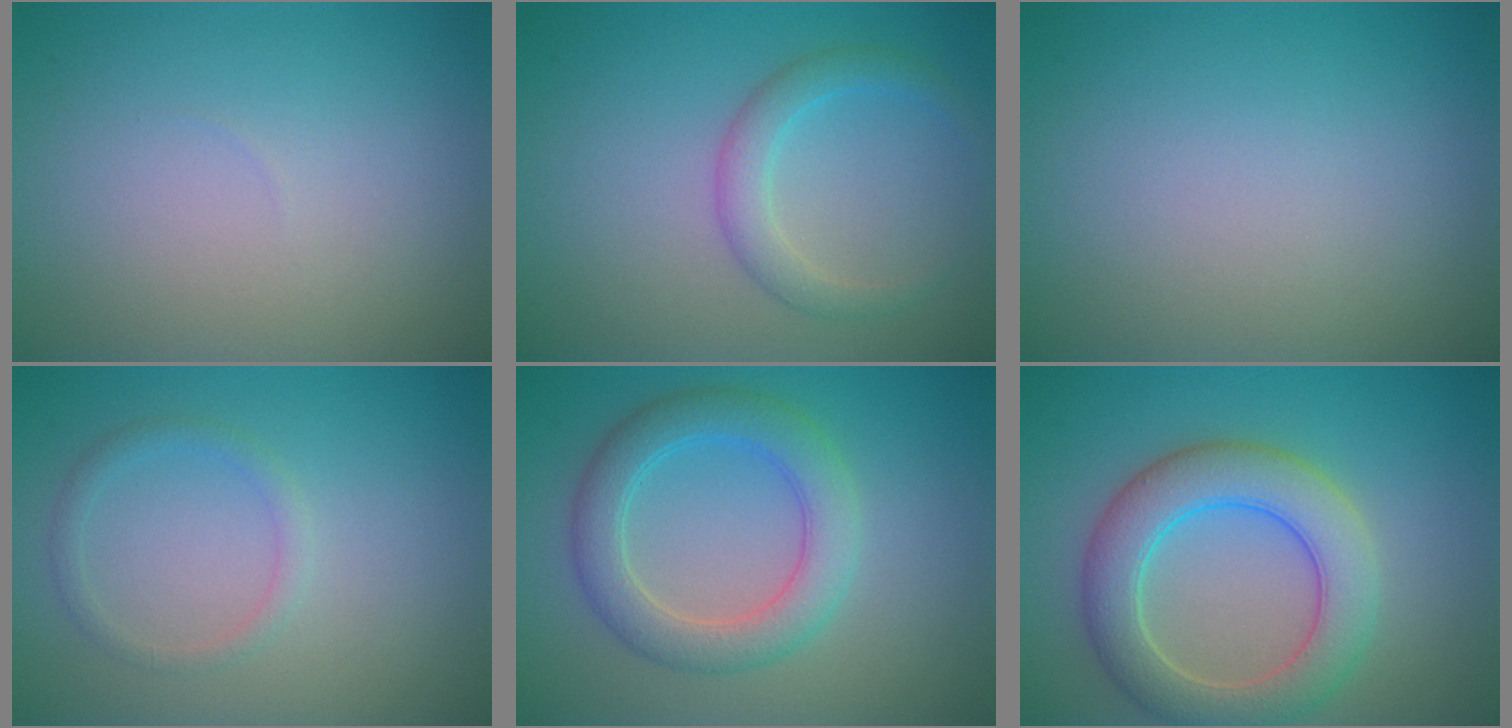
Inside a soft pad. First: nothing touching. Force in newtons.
{"total": 2.4, "press": 2.4, "slide": 0.1}
{"total": 0.0}
{"total": 1.3, "press": 1.3, "slide": 0.1}
{"total": 4.6, "press": 4.6, "slide": 0.2}
{"total": 6.3, "press": 6.3, "slide": 0.5}